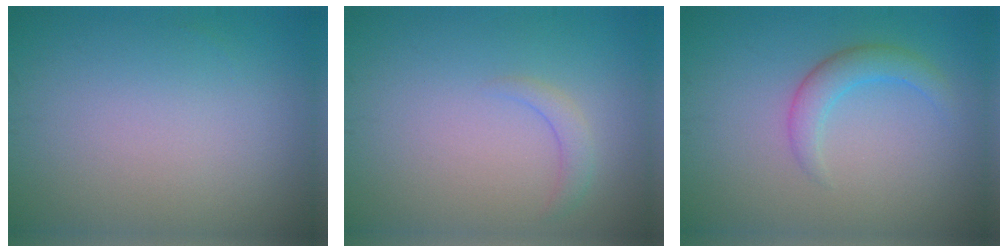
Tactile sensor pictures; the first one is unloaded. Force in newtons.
{"total": 1.4, "press": 1.3, "slide": 0.3}
{"total": 2.5, "press": 2.5, "slide": 0.0}